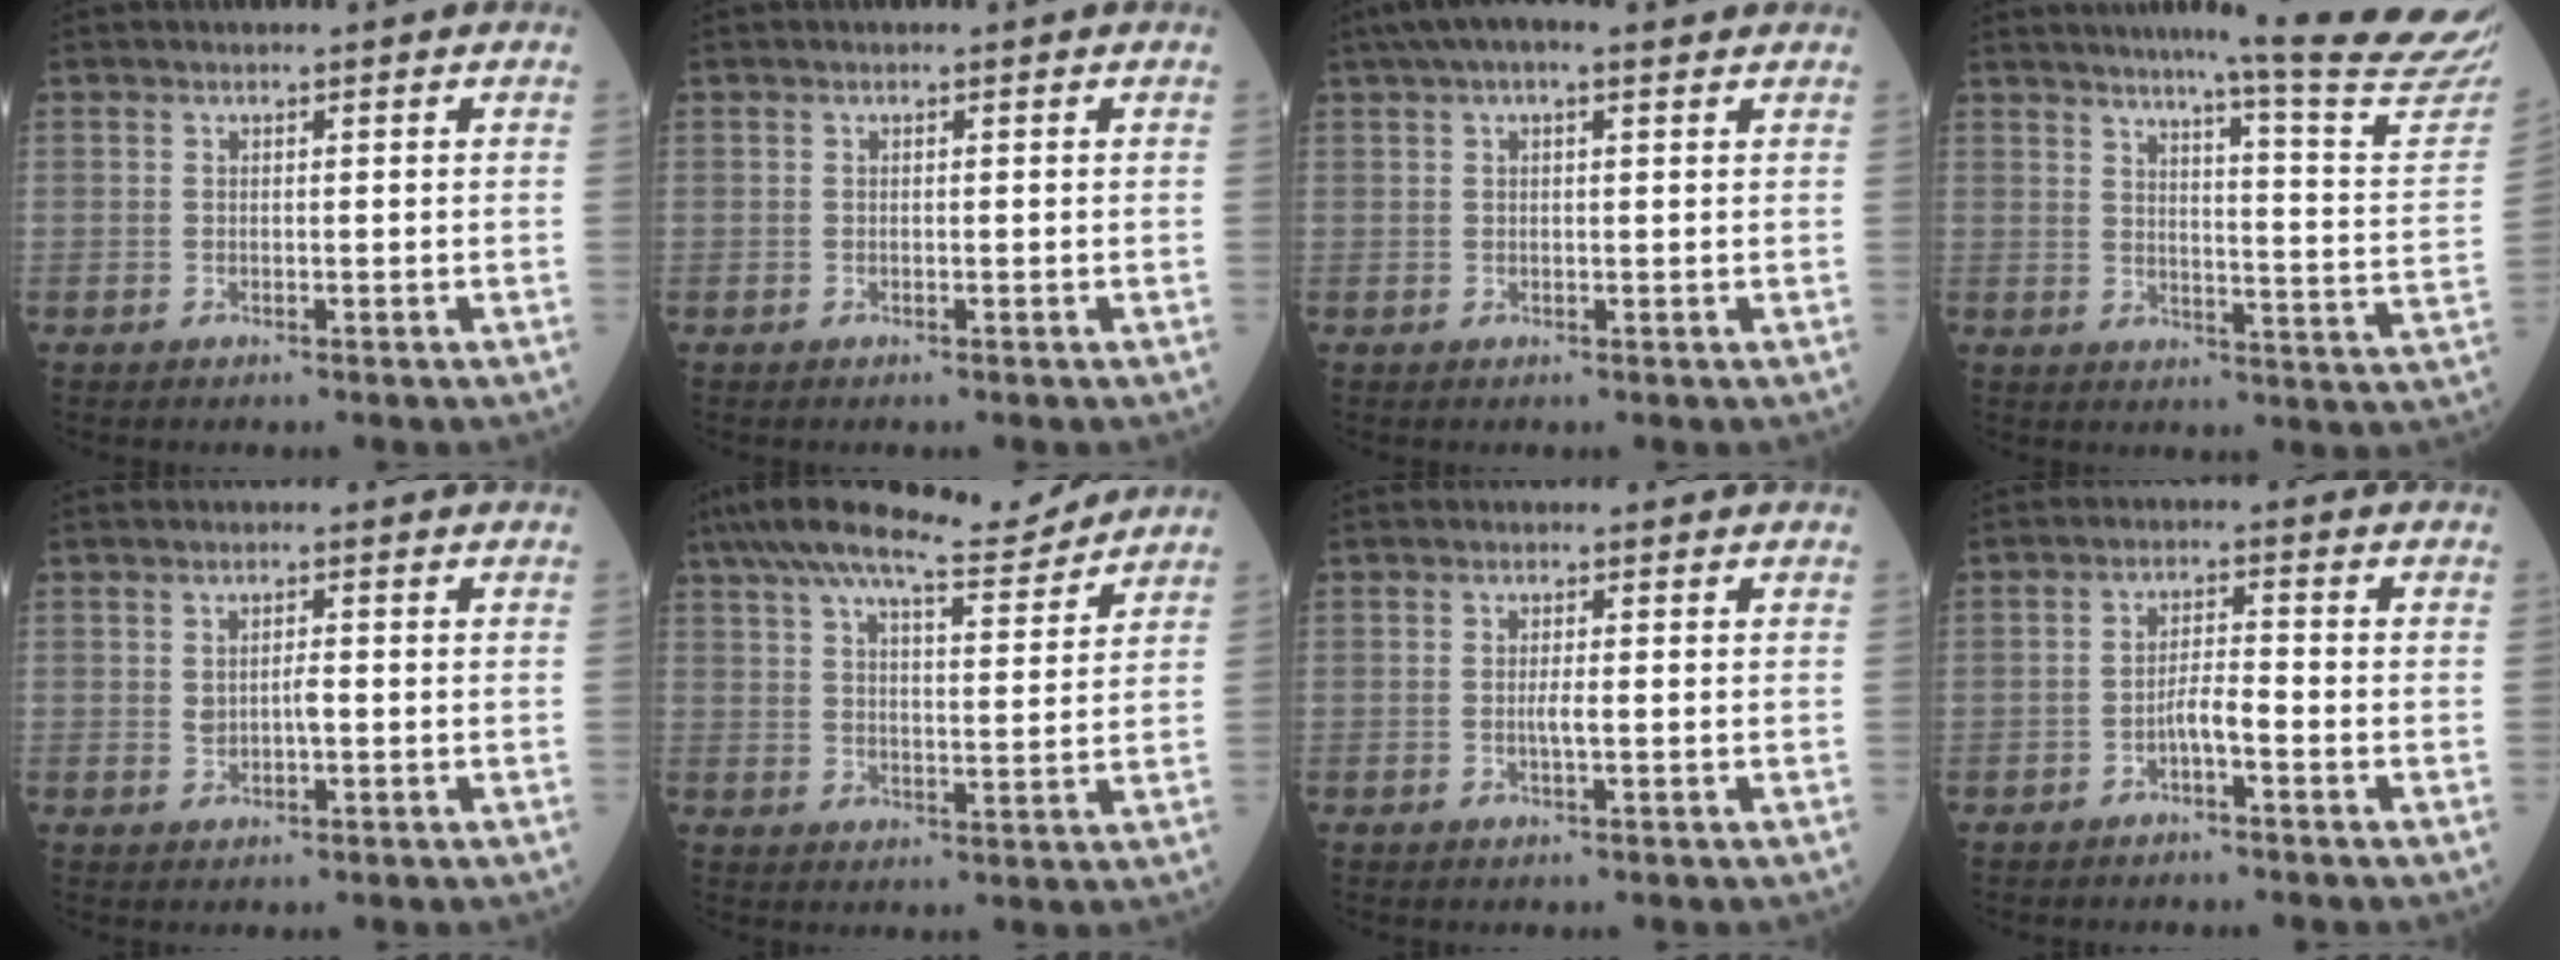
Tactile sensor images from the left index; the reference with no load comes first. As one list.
[{"total": 0.0}, {"total": 6.9, "force": [4.7, 1.9, 4.6], "torque": [-0.084, 0.048, 0.075]}, {"total": 21.3, "force": [19.5, -2.6, 8.2], "torque": [-0.121, -0.122, 0.223]}, {"total": 2.2, "force": [0.0, 0.9, 2.0], "torque": [-0.038, 0.000, 0.003]}, {"total": 12.8, "force": [11.5, 1.2, 5.5], "torque": [-0.101, 0.013, 0.178]}, {"total": 1.4, "force": [-0.2, 0.0, 1.3], "torque": [-0.030, -0.001, -0.003]}, {"total": 2.9, "force": [-1.6, 0.4, 2.4], "torque": [-0.042, 0.005, -0.031]}]